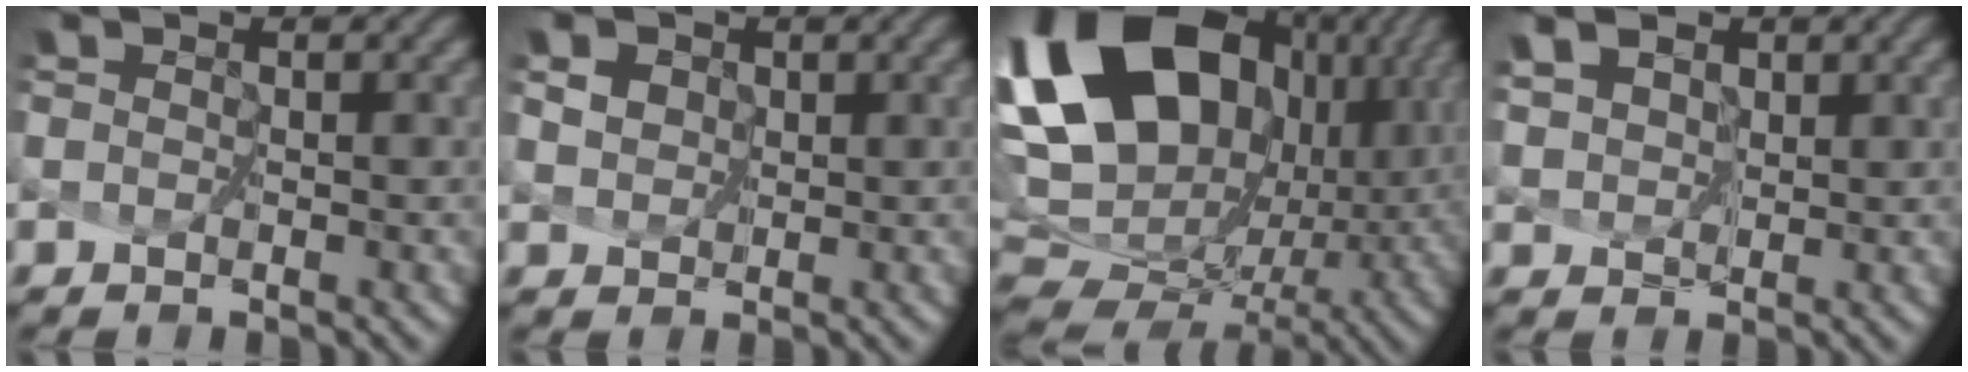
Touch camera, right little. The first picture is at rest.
{"total": 3.4, "force": [1.6, 2.5, 1.5], "torque": [-0.028, 0.019, 0.016]}
{"total": 20.8, "force": [6.3, 14.5, 13.4], "torque": [-0.286, -0.003, 0.147]}
{"total": 5.7, "force": [3.8, 3.2, 2.8], "torque": [-0.064, 0.015, 0.044]}